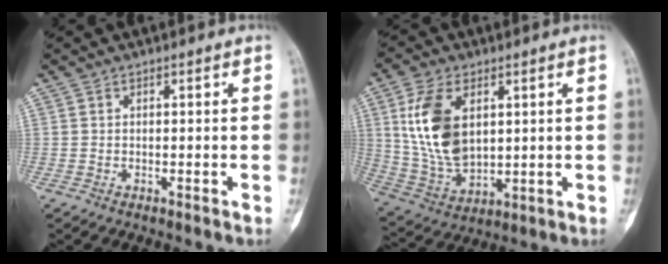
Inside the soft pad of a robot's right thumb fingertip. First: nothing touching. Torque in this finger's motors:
{"motor_torque": [-0.12, 2.28, 0.84, -0.43, 0.41]}